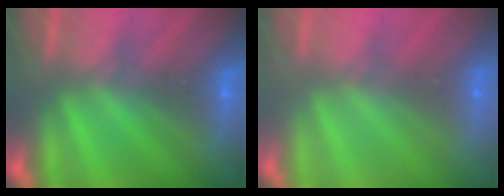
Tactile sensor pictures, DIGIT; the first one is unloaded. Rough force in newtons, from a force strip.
{"total": 3.3}